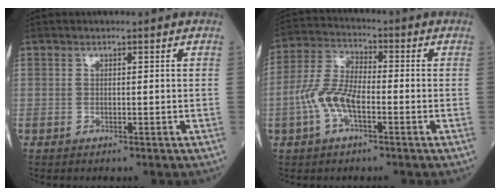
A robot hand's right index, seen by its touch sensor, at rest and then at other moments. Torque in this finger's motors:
{"motor_torque": [0.73, -0.61, 0.22, 0.15]}